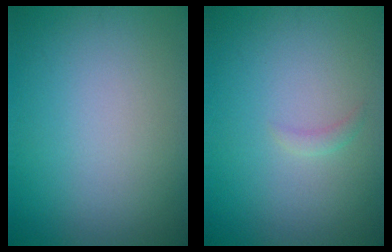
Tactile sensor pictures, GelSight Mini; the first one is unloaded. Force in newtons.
{"total": 0.8, "press": 0.8, "slide": 0.1}